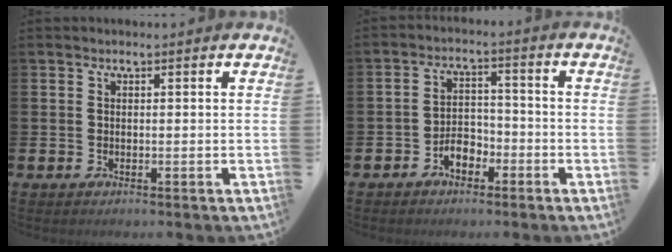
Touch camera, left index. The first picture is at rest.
{"total": 3.7, "force": [-2.4, 2.2, 1.7], "torque": [-0.036, 0.012, -0.050]}